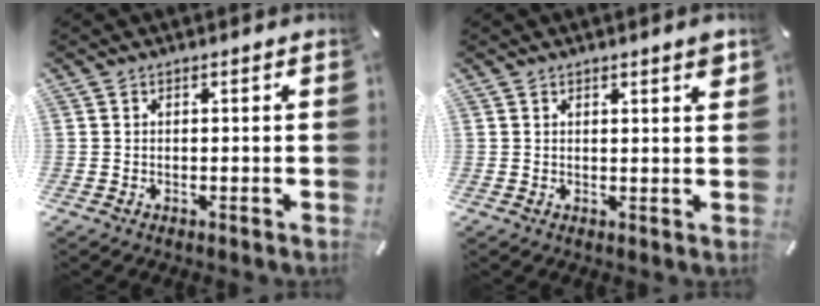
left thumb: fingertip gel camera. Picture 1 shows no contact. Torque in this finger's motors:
{"motor_torque": [0.43, 0.10, -0.07, 0.04, 0.01]}